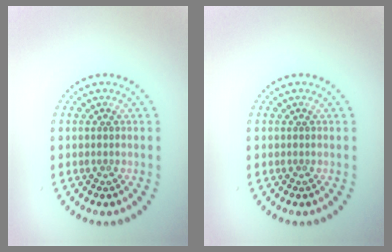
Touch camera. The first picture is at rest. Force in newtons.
{"total": 0.0}